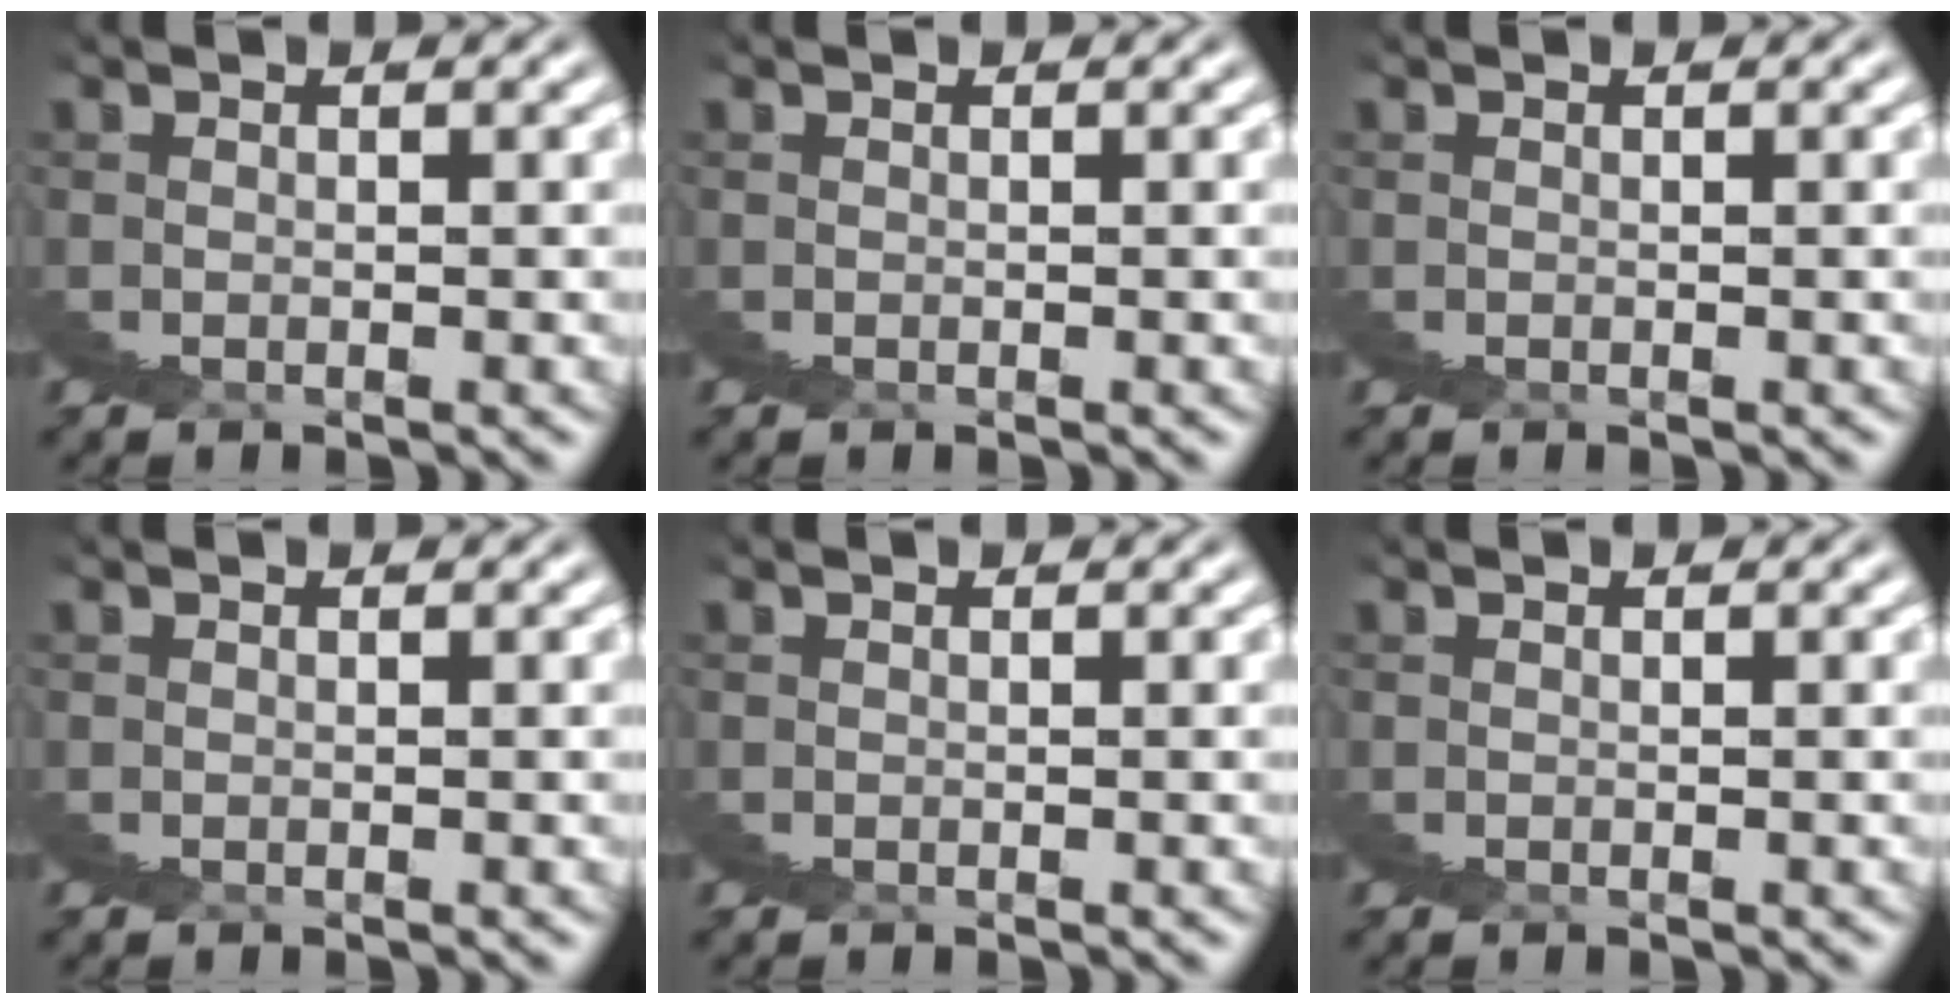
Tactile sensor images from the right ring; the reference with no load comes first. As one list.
[{"total": 0.0}, {"total": 0.0}, {"total": 0.0}, {"total": 0.0}, {"total": 0.0}]